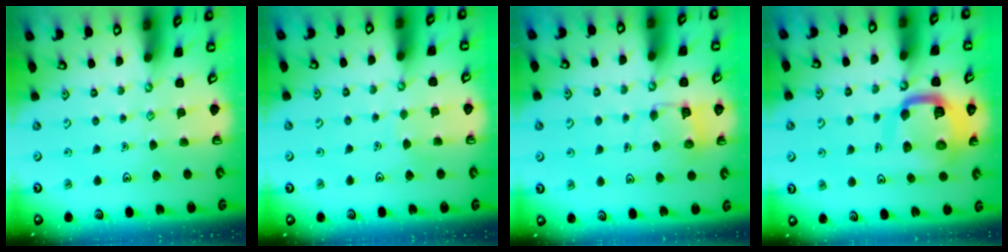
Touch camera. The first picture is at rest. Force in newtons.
{"total": 2.7, "press": 2.7, "slide": 0.2}
{"total": 6.3, "press": 6.3, "slide": 0.5}
{"total": 14.3, "press": 14.1, "slide": 1.8}